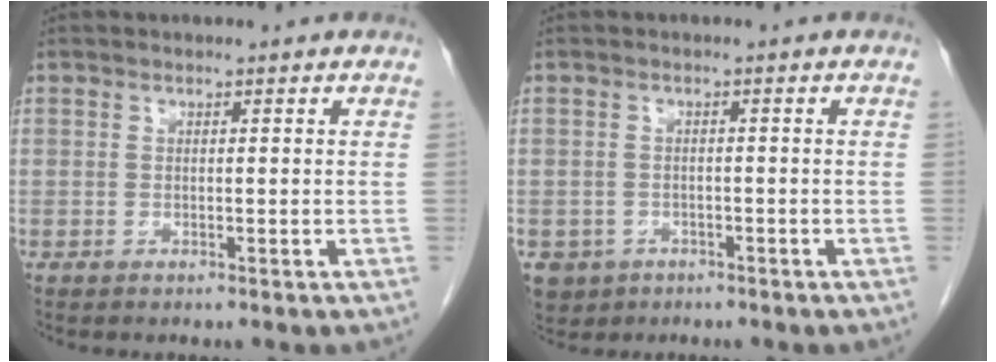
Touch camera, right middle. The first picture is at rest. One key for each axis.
{"total": 4.6, "fx": -2.4, "fy": 3.8, "fz": 1.0, "tx": -0.020, "ty": 0.004, "tz": -0.034}